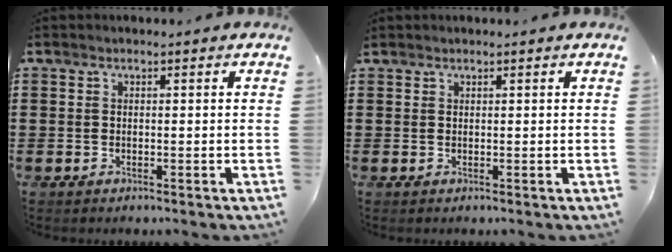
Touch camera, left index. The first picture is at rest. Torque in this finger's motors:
{"motor_torque": [0.90, 1.24, 0.18, 0.06]}